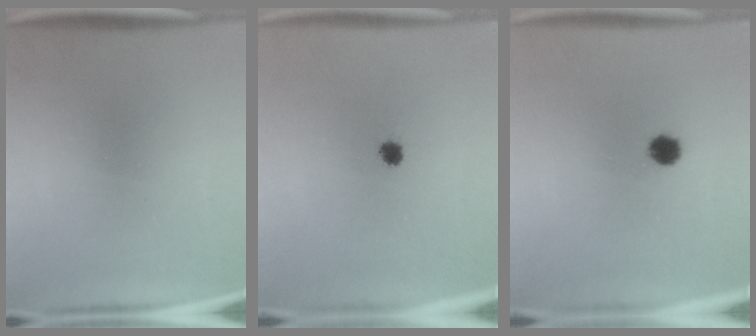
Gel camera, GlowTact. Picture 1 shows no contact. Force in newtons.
{"total": 2.4}
{"total": 3.8}